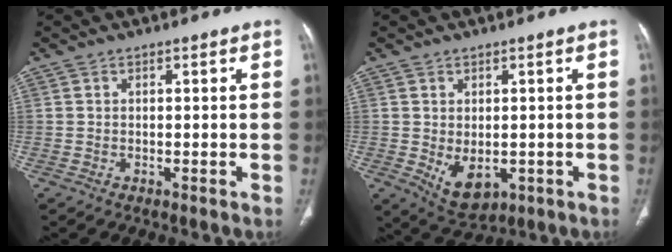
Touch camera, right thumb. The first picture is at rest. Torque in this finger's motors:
{"motor_torque": [-0.30, 0.38, -0.18, 0.21, 0.16]}